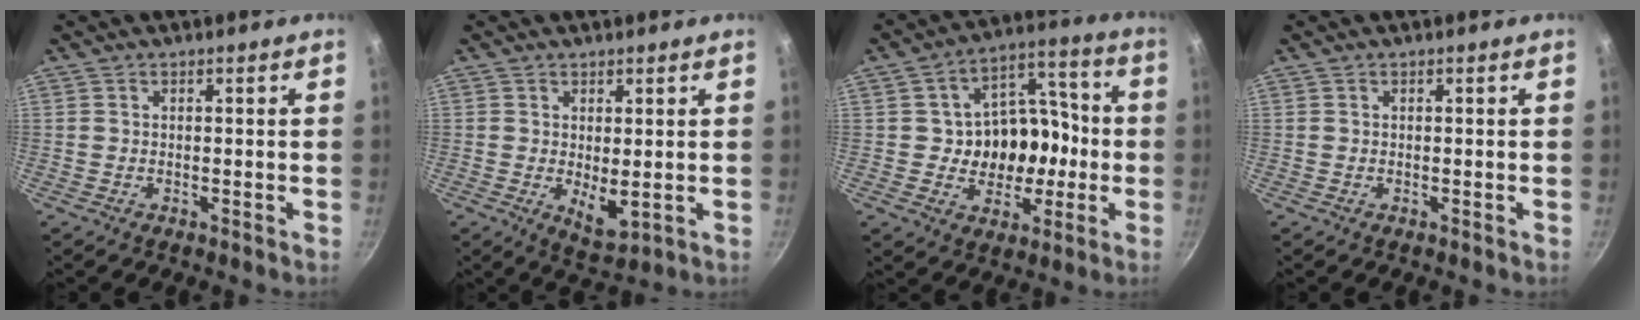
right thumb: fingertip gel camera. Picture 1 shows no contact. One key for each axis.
{"total": 5.1, "fx": 0.2, "fy": 2.4, "fz": 4.5, "tx": -0.062, "ty": -0.016, "tz": 0.013}
{"total": 15.2, "fx": -1.5, "fy": 12.0, "fz": 9.3, "tx": -0.101, "ty": 0.037, "tz": -0.021}
{"total": 0.0}